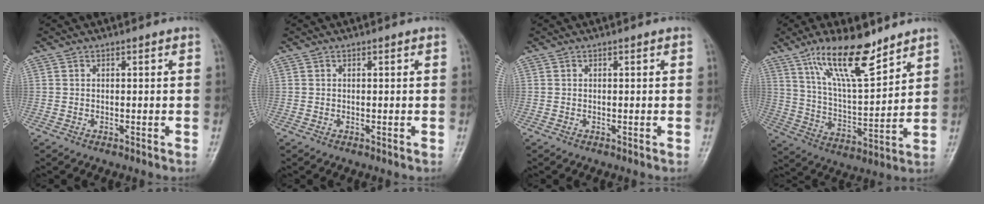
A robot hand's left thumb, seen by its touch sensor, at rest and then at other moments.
{"total": 0.0}
{"total": 0.0}
{"total": 15.3, "force": [10.7, 4.2, 10.1], "torque": [-0.156, -0.066, 0.201]}